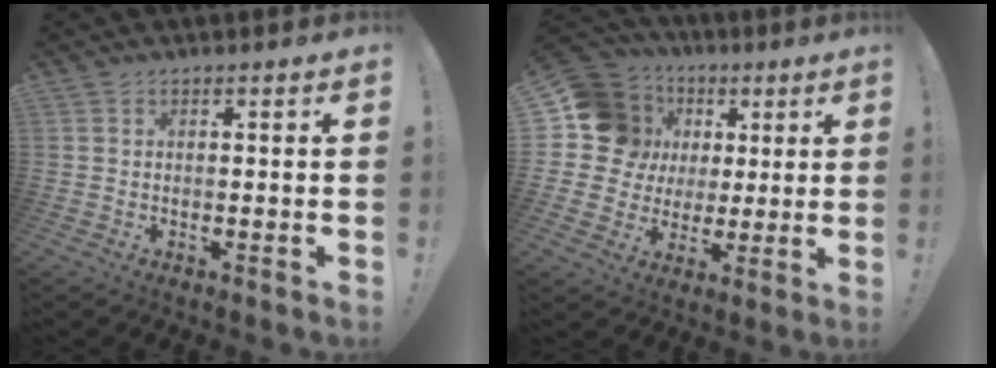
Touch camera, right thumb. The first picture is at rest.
{"total": 16.5, "force": [4.2, 14.6, 6.5], "torque": [-0.094, -0.014, 0.109]}